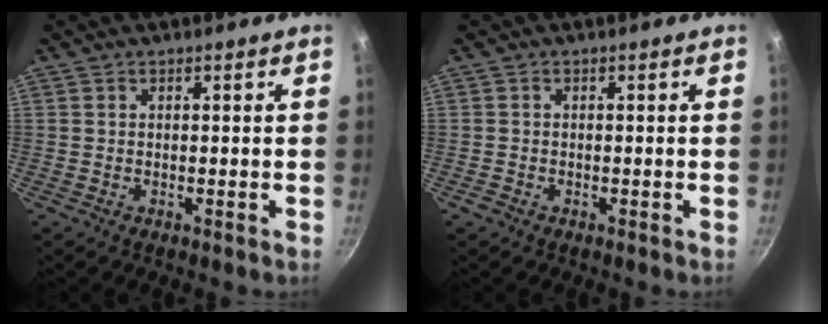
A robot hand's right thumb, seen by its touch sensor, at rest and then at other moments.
{"total": 1.1, "force": [-0.7, 0.8, 0.3], "torque": [-0.008, 0.003, -0.012]}